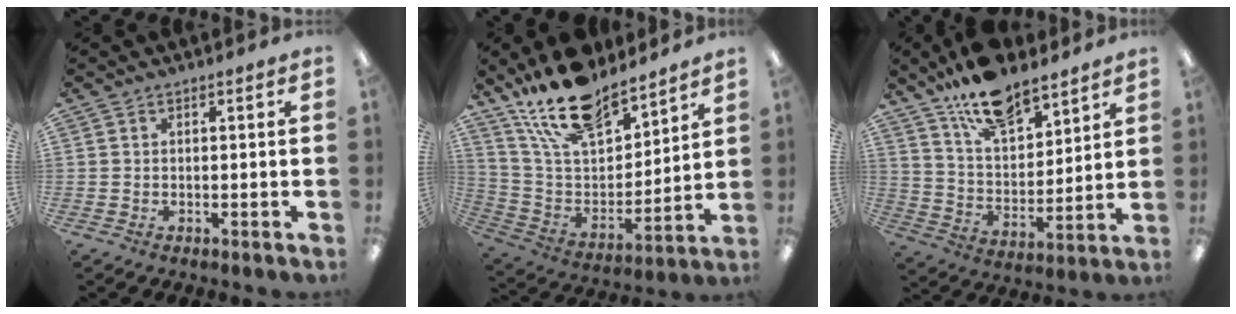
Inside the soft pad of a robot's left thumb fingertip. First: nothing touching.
{"total": 19.7, "force": [15.8, 7.9, 8.6], "torque": [-0.174, -0.093, 0.284]}
{"total": 14.4, "force": [11.5, 5.9, 6.2], "torque": [-0.109, -0.067, 0.209]}